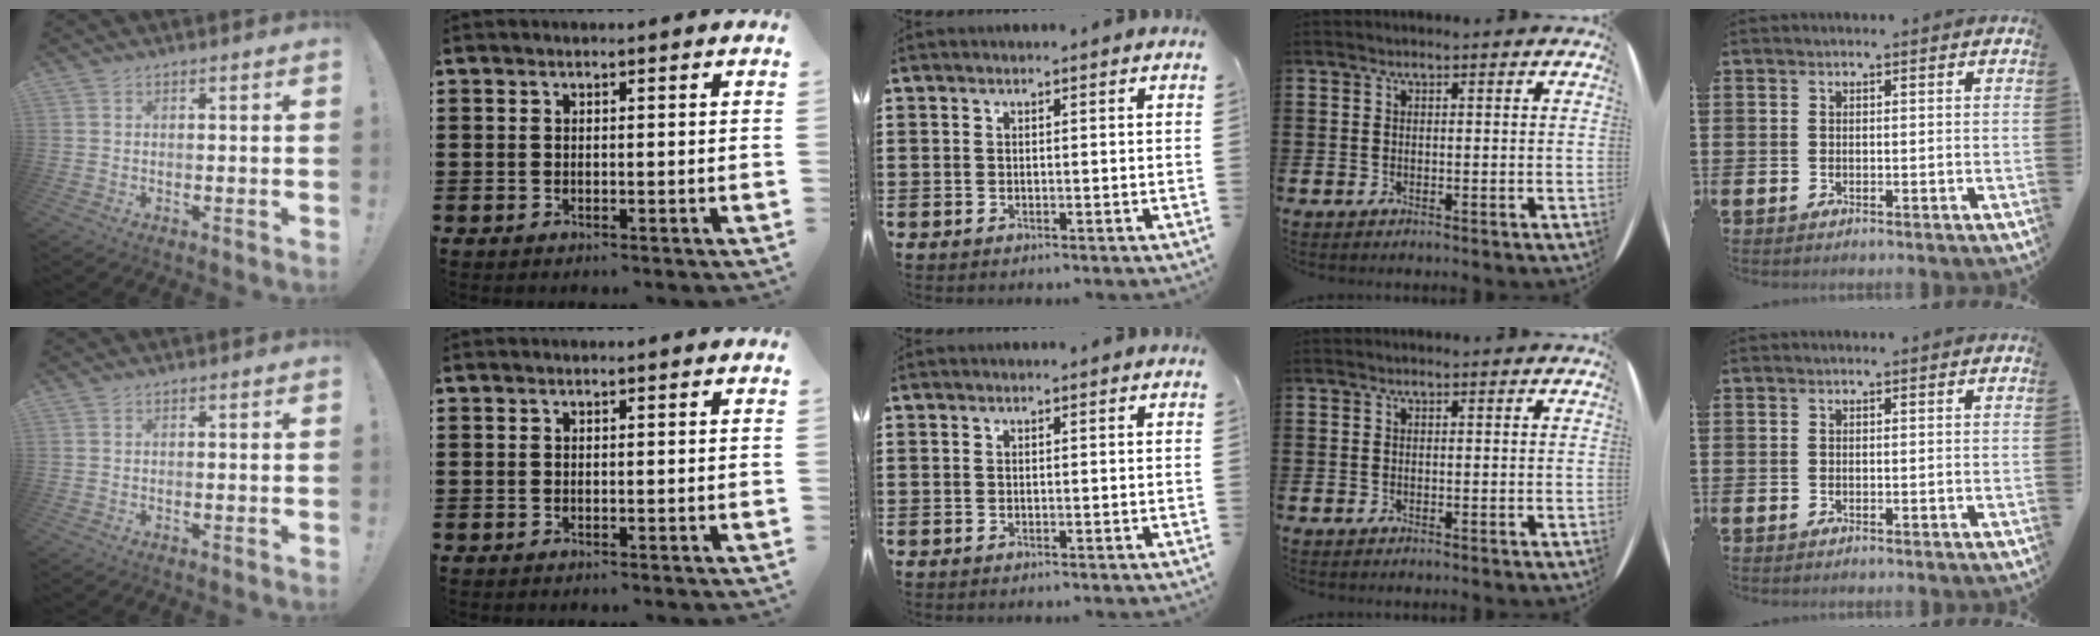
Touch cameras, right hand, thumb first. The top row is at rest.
{}